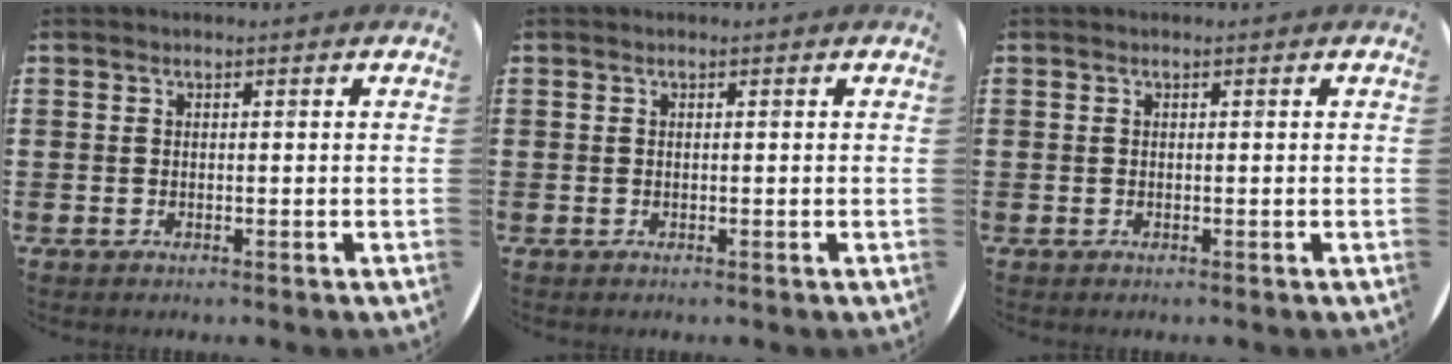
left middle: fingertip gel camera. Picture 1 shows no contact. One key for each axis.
{"total": 0.0}
{"total": 0.0}